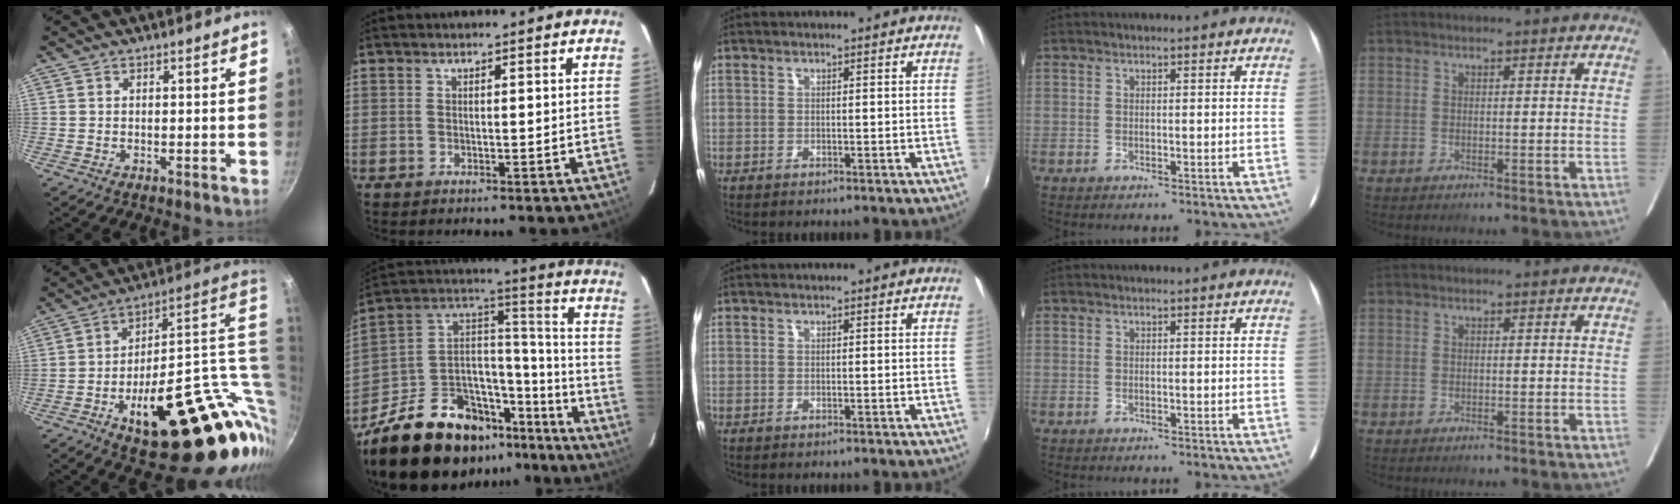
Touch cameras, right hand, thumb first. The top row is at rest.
{"thumb": {"total": 32.9, "force": [1.3, 15.1, 29.2], "torque": [-0.372, 0.003, 0.044]}, "index": {"total": 26.1, "force": [-18.0, 13.9, 12.9], "torque": [-0.251, 0.061, -0.265]}}